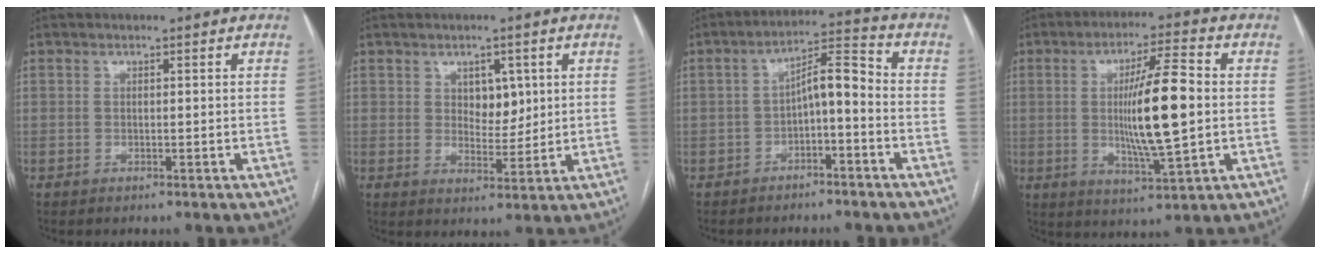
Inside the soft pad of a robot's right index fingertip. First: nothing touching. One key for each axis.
{"total": 4.7, "fx": 1.7, "fy": 2.8, "fz": 3.3, "tx": -0.045, "ty": 0.000, "tz": 0.031}
{"total": 6.8, "fx": -1.9, "fy": 2.0, "fz": 6.2, "tx": -0.104, "ty": 0.032, "tz": -0.031}
{"total": 12.2, "fx": 0.4, "fy": 1.8, "fz": 12.0, "tx": -0.206, "ty": 0.004, "tz": 0.007}